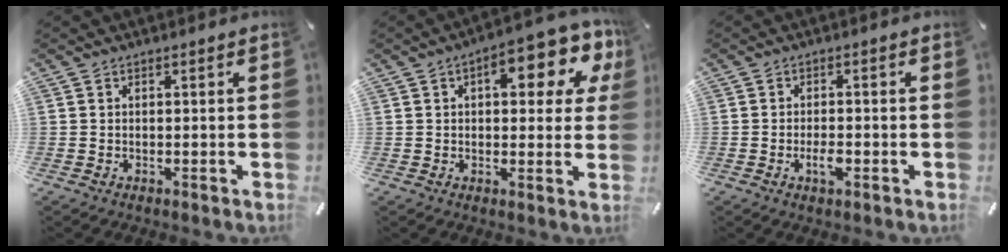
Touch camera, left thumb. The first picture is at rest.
{"total": 12.9, "force": [5.2, 5.9, 10.2], "torque": [-0.127, -0.026, 0.081]}
{"total": 3.3, "force": [-1.3, 1.4, 2.8], "torque": [-0.053, 0.003, -0.024]}